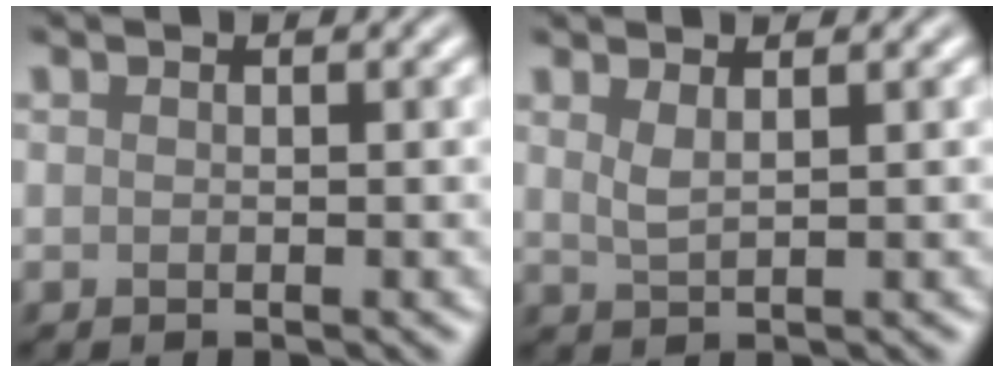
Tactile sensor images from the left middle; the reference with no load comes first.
{"total": 1.3, "force": [0.9, 0.1, 0.9], "torque": [-0.026, 0.000, 0.021]}